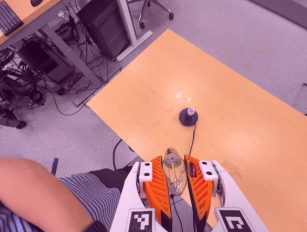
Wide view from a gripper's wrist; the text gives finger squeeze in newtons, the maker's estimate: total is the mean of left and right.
{"total": 22.2, "left": 25.5, "right": 18.8}